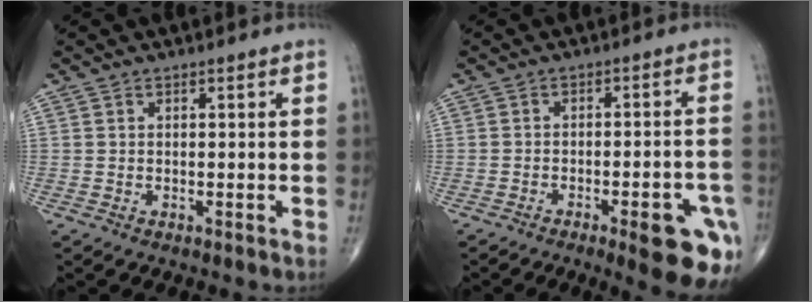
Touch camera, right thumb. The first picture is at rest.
{"total": 12.7, "force": [-6.4, 3.5, 10.4], "torque": [-0.085, 0.029, -0.073]}